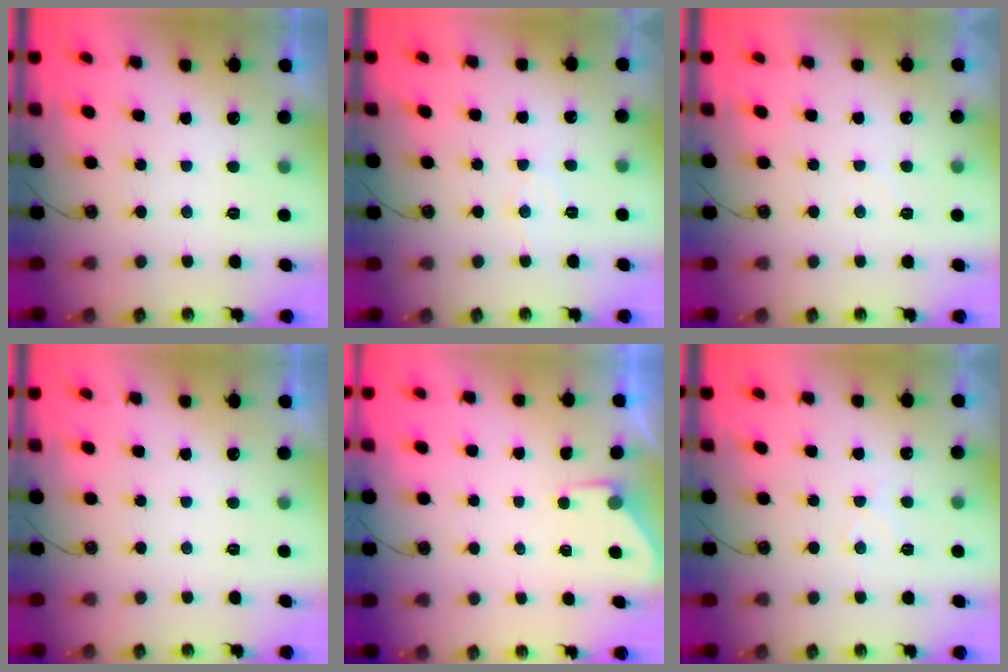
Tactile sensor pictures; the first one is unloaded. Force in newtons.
{"total": 5.9, "press": 5.9, "slide": 0.5}
{"total": 2.5, "press": 2.4, "slide": 0.4}
{"total": 0.0}
{"total": 2.7, "press": 2.6, "slide": 0.5}
{"total": 4.6, "press": 4.6, "slide": 0.7}